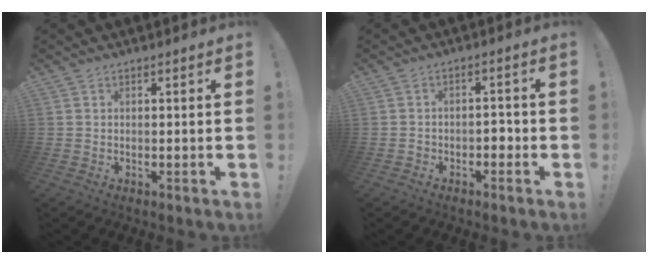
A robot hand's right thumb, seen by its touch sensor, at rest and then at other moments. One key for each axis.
{"total": 3.4, "fx": -1.9, "fy": 2.2, "fz": 1.7, "tx": -0.024, "ty": 0.008, "tz": -0.035}